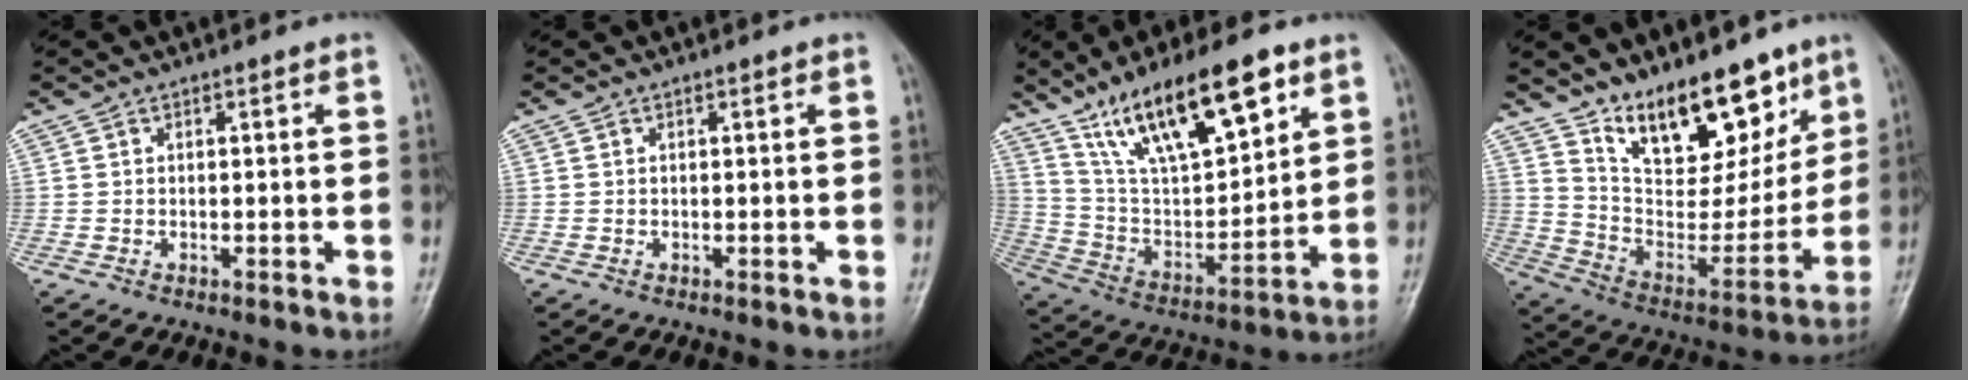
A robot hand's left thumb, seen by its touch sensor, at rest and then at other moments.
{"total": 0.0}
{"total": 21.1, "force": [12.7, 7.1, 15.3], "torque": [-0.235, -0.035, 0.240]}
{"total": 19.1, "force": [12.9, 8.7, 11.1], "torque": [-0.113, -0.082, 0.227]}